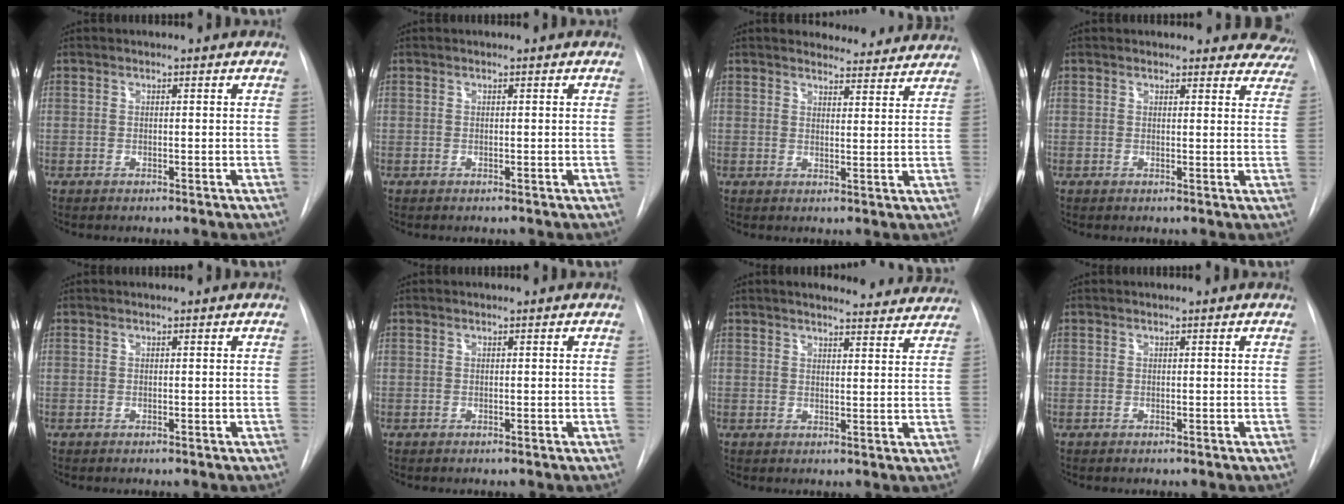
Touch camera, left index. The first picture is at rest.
{"total": 0.0}
{"total": 9.7, "force": [9.3, 2.4, 1.0], "torque": [0.012, -0.012, 0.092]}
{"total": 9.1, "force": [8.4, 3.4, 0.2], "torque": [0.051, -0.021, 0.049]}
{"total": 0.0}
{"total": 0.0}
{"total": 14.7, "force": [13.9, 2.8, 4.0], "torque": [-0.032, -0.015, 0.148]}
{"total": 0.0}